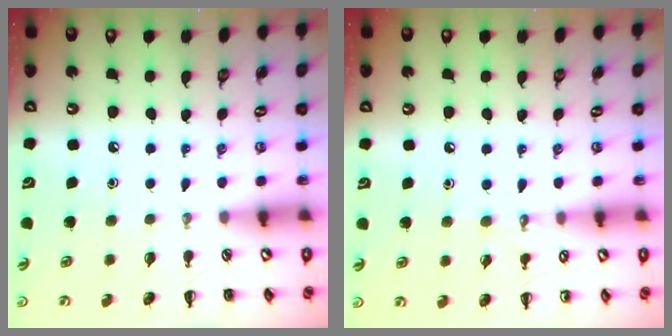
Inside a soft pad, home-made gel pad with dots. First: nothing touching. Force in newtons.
{"total": 5.5, "press": 5.3, "slide": 1.5}